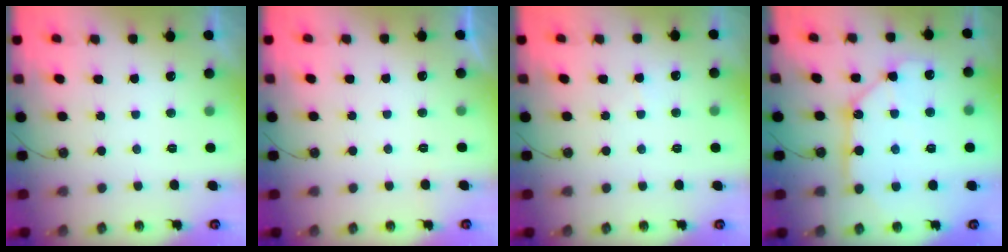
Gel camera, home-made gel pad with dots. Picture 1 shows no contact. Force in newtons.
{"total": 0.0}
{"total": 2.8, "press": 2.8, "slide": 0.5}
{"total": 12.0, "press": 11.9, "slide": 1.2}